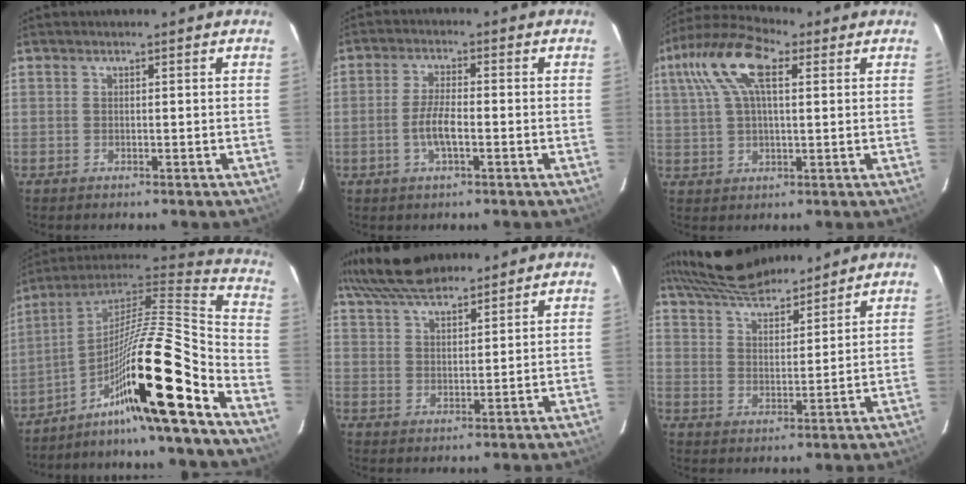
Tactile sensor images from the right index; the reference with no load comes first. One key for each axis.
{"total": 5.1, "fx": -1.6, "fy": 1.4, "fz": 4.7, "tx": -0.098, "ty": 0.001, "tz": -0.031}
{"total": 12.8, "fx": 4.8, "fy": 5.3, "fz": 10.6, "tx": -0.214, "ty": 0.034, "tz": 0.081}
{"total": 21.4, "fx": -13.9, "fy": 0.2, "fz": 16.2, "tx": -0.261, "ty": -0.023, "tz": -0.258}
{"total": 11.9, "fx": 10.3, "fy": 3.0, "fz": 5.1, "tx": -0.104, "ty": 0.032, "tz": 0.181}
{"total": 14.1, "fx": 12.7, "fy": 3.0, "fz": 5.2, "tx": -0.104, "ty": 0.028, "tz": 0.210}